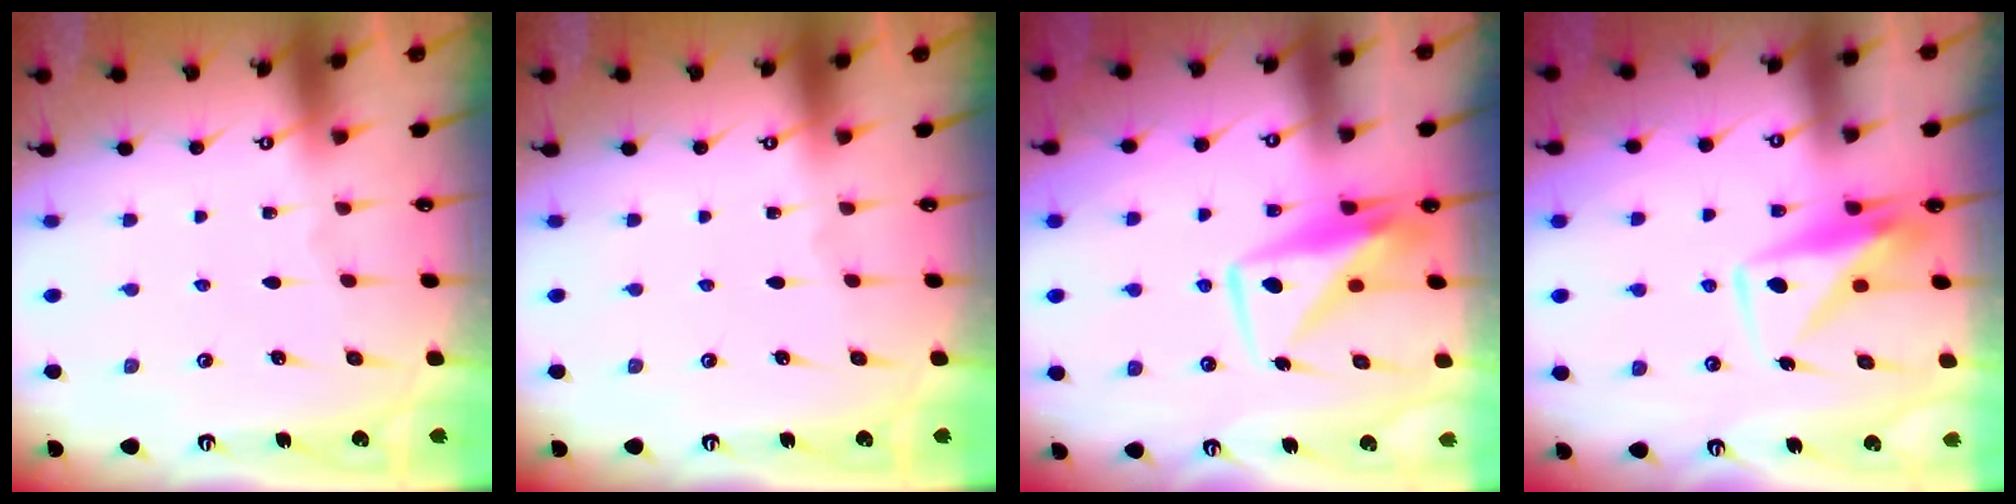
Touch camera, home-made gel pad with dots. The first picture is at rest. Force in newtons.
{"total": 0.0}
{"total": 11.0, "press": 11.0, "slide": 0.9}
{"total": 10.7, "press": 10.6, "slide": 0.5}